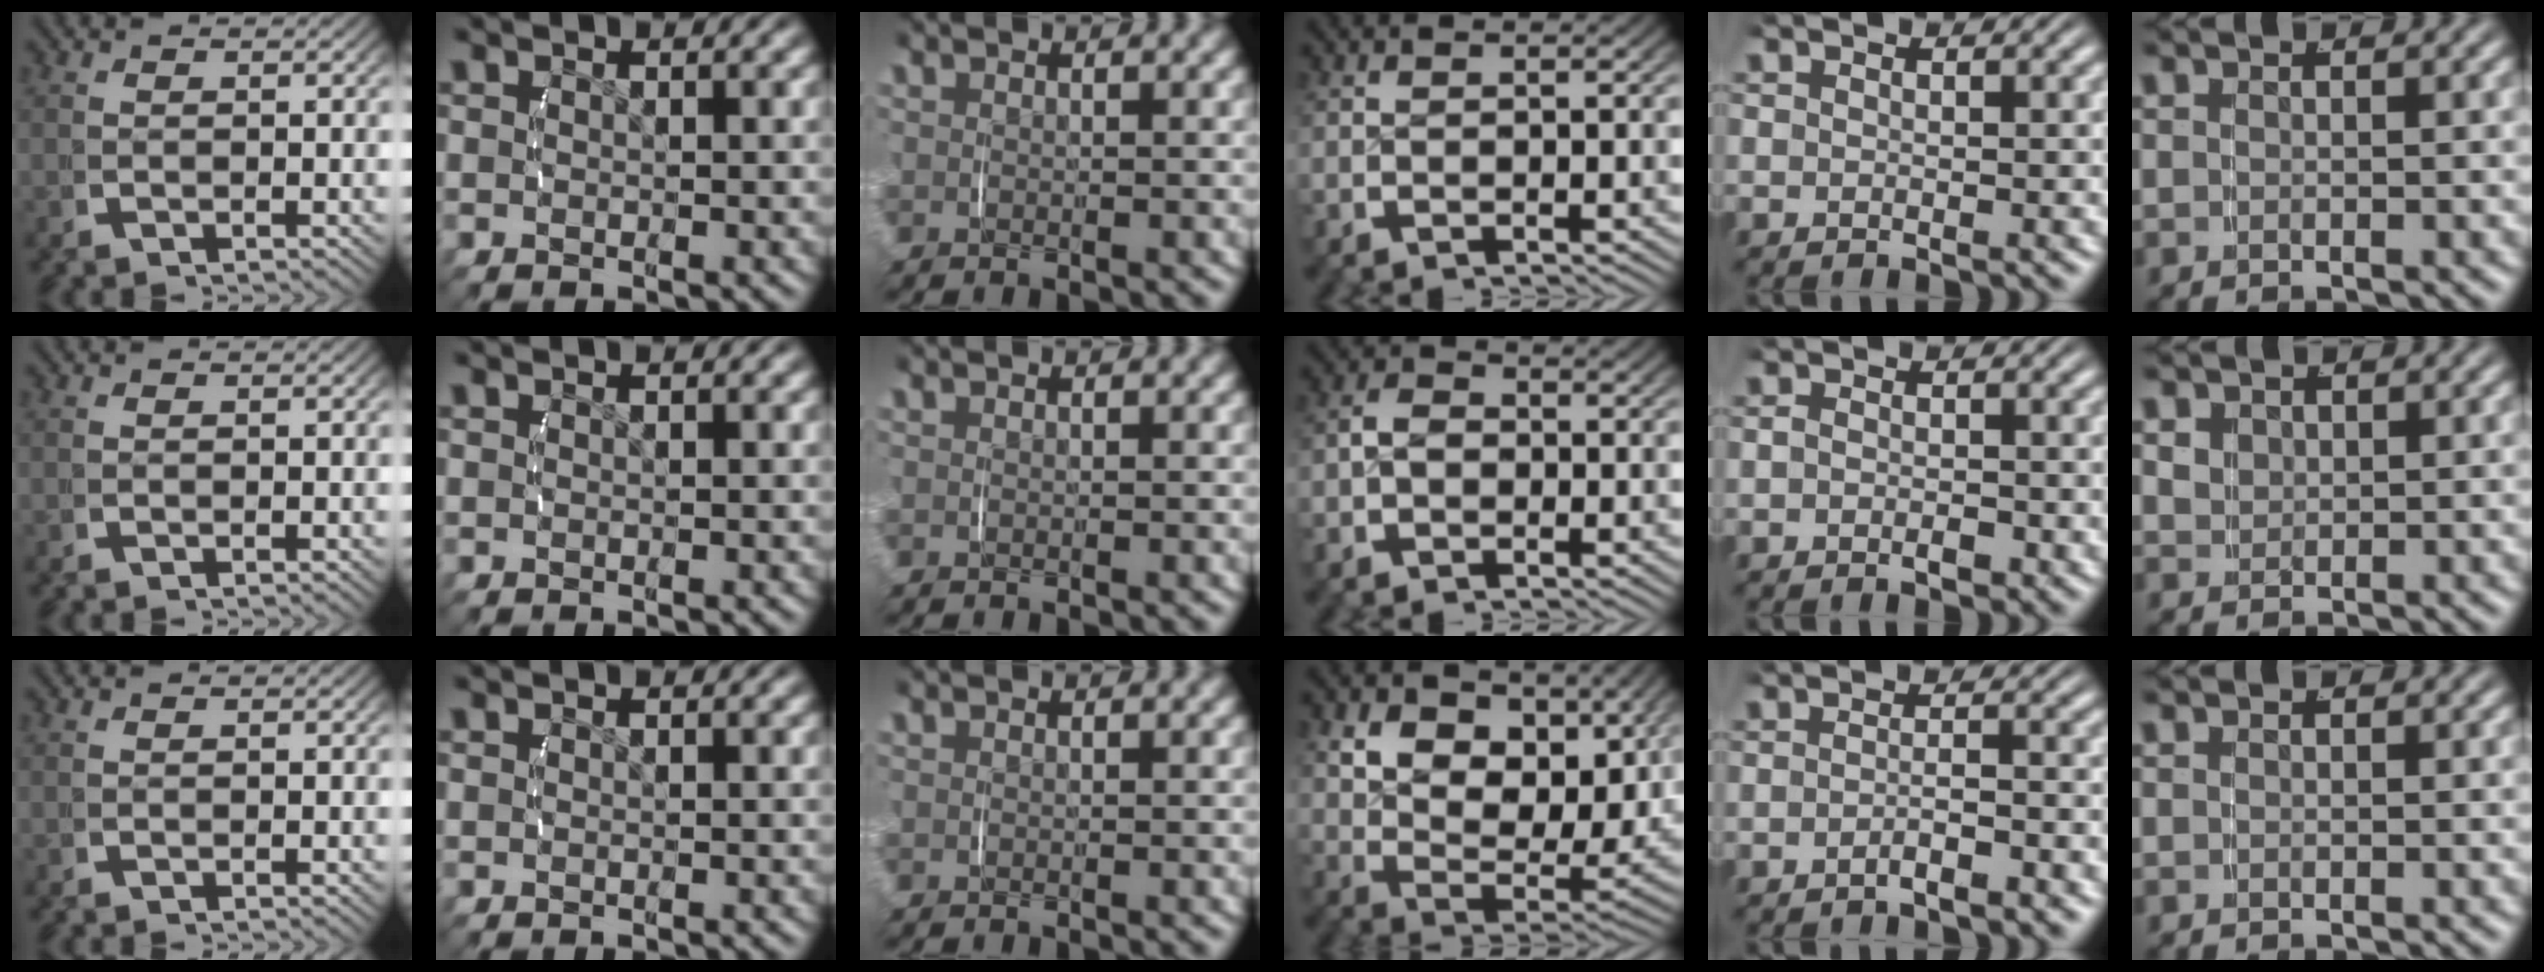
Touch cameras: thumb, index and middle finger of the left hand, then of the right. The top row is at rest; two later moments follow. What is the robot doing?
{"motion": "lift_and_place", "object": "toothpaste"}